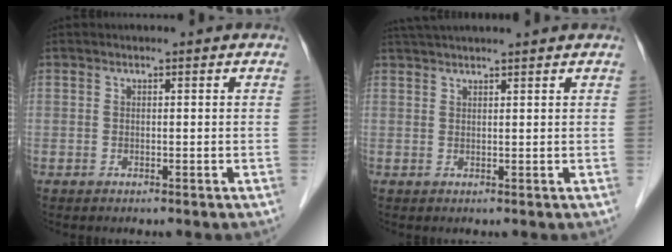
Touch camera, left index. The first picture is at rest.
{"total": 8.0, "force": [7.1, -0.3, 3.6], "torque": [-0.058, 0.043, 0.101]}